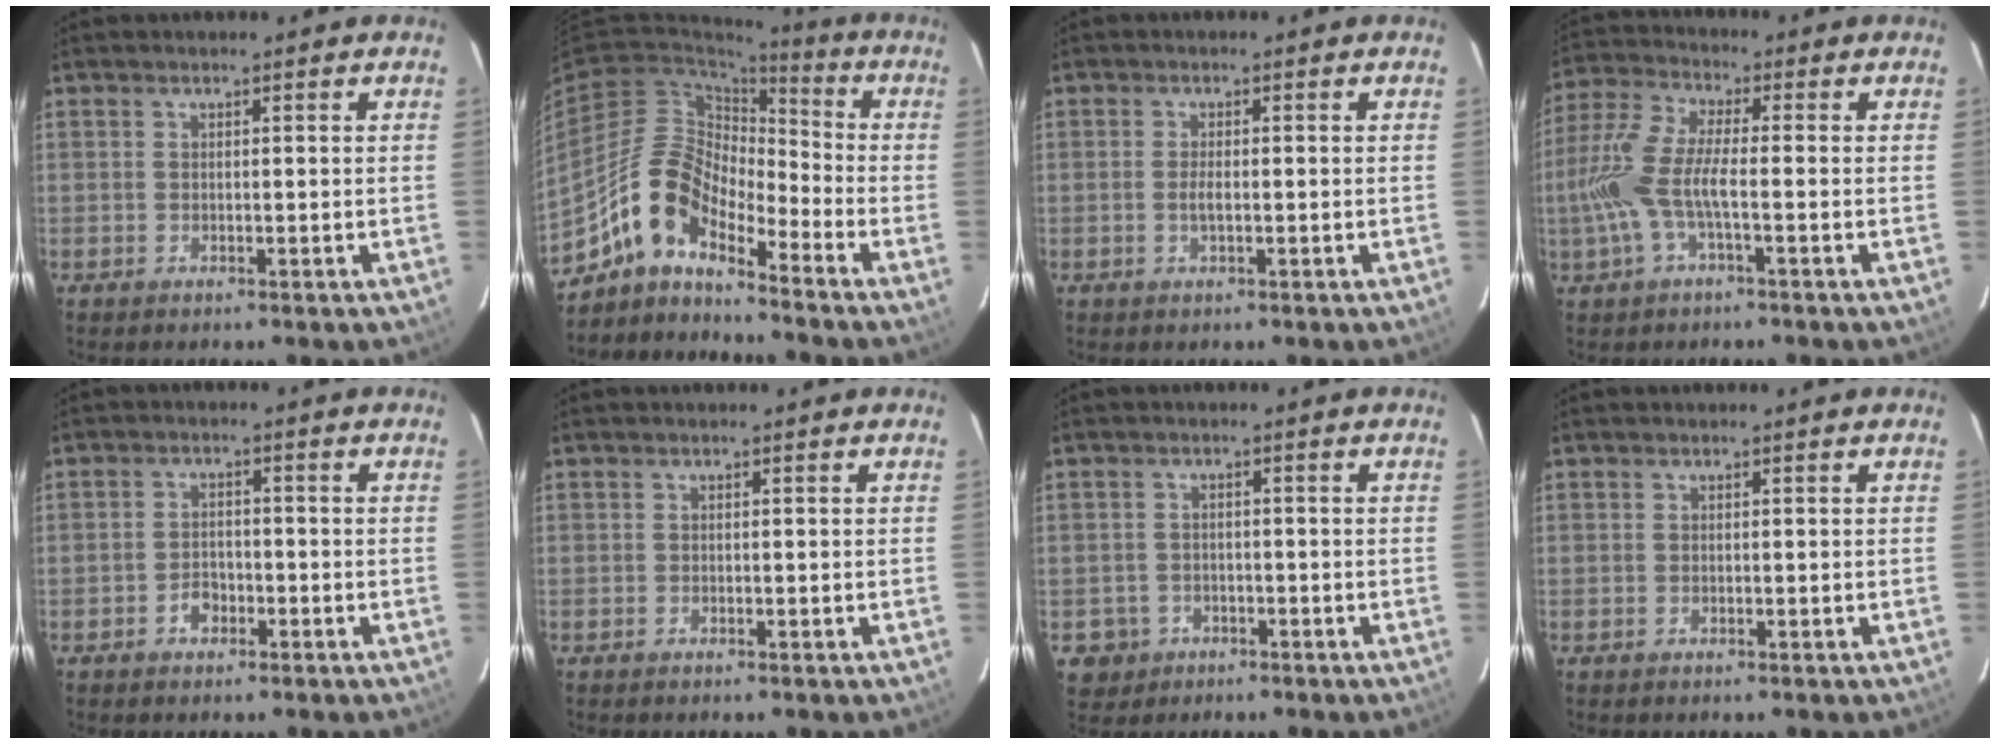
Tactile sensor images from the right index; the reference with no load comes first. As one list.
[{"total": 11.4, "force": [-8.9, 4.1, 5.8], "torque": [-0.111, 0.021, -0.186]}, {"total": 1.6, "force": [-0.4, 0.5, 1.5], "torque": [-0.031, -0.002, -0.006]}, {"total": 10.1, "force": [-2.4, 2.4, 9.5], "torque": [-0.218, 0.002, -0.048]}, {"total": 3.1, "force": [-1.7, 2.2, 1.3], "torque": [-0.028, 0.007, -0.026]}, {"total": 0.0}, {"total": 4.7, "force": [-1.7, 4.3, 0.5], "torque": [-0.021, 0.014, -0.020]}, {"total": 0.0}]